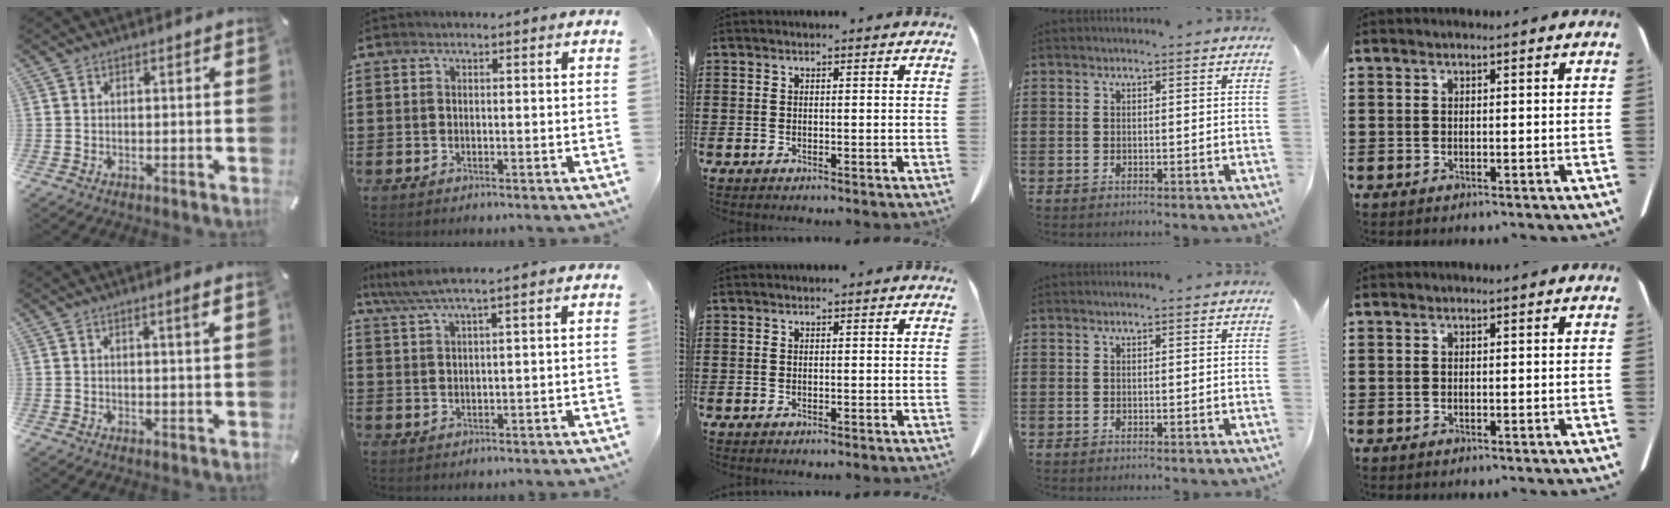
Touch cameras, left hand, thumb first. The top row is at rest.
{"thumb": {"total": 2.0, "force": [1.0, -0.1, 1.7], "torque": [-0.026, -0.005, 0.015]}, "index": {"total": 3.6, "force": [2.3, -0.2, 2.7], "torque": [-0.067, -0.004, 0.039]}}